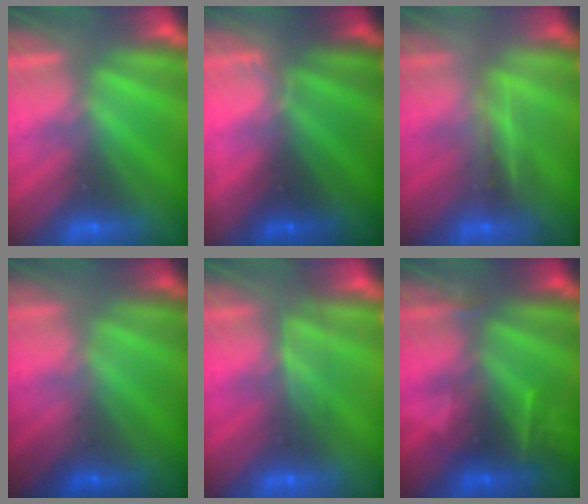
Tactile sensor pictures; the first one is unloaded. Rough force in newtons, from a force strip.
{"total": 1.6}
{"total": 2.6}
{"total": 1.1}
{"total": 2.5}
{"total": 2.4}